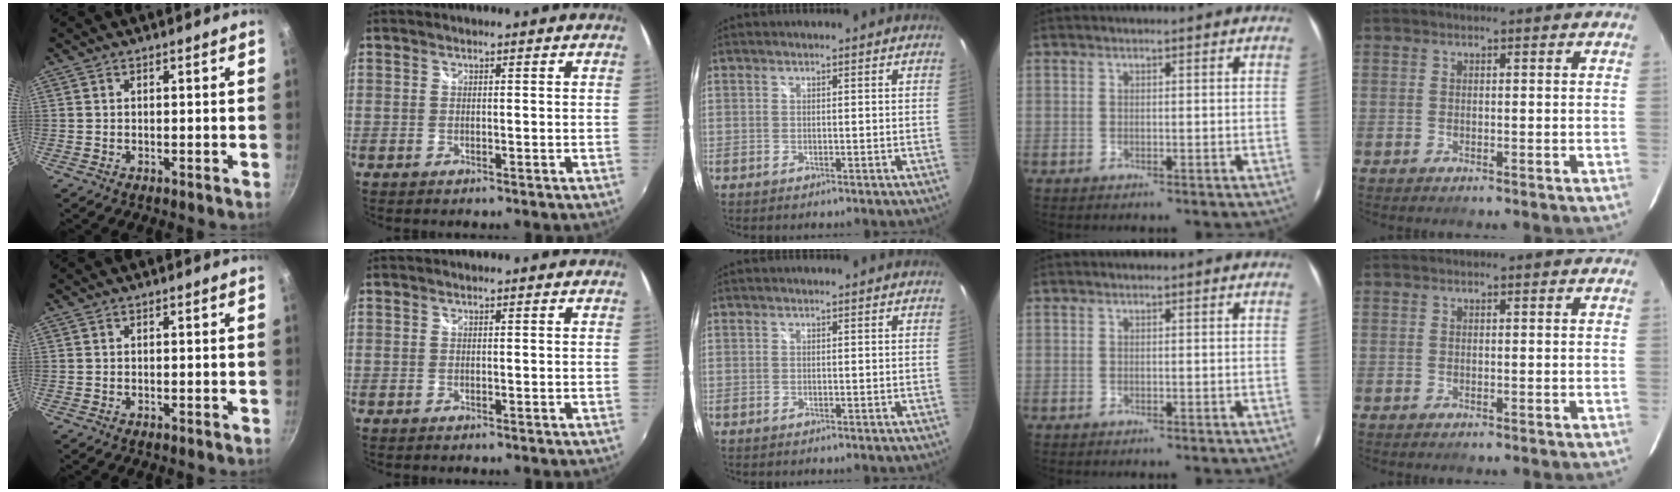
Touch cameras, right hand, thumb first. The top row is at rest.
{}